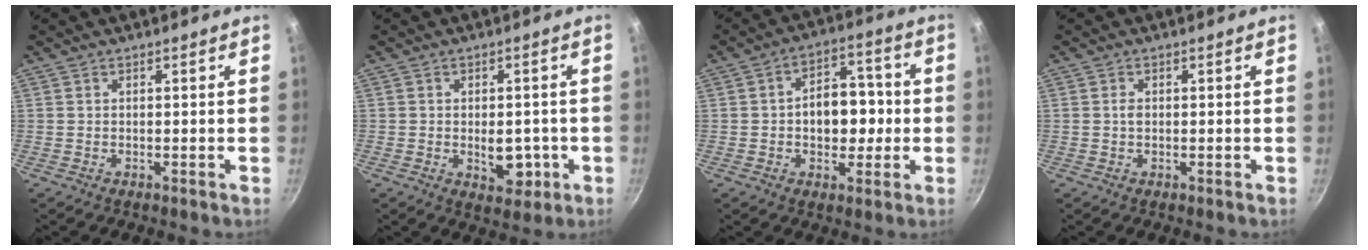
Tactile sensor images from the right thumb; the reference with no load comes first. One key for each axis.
{"total": 6.0, "fx": -1.3, "fy": 3.8, "fz": 4.5, "tx": -0.031, "ty": 0.004, "tz": -0.009}
{"total": 10.7, "fx": -0.6, "fy": 7.1, "fz": 8.0, "tx": -0.076, "ty": 0.026, "tz": -0.013}
{"total": 1.2, "fx": 0.1, "fy": 0.8, "fz": 0.9, "tx": -0.015, "ty": 0.001, "tz": 0.001}